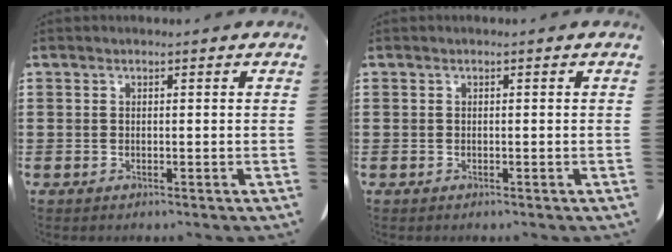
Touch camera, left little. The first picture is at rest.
{"total": 0.0}